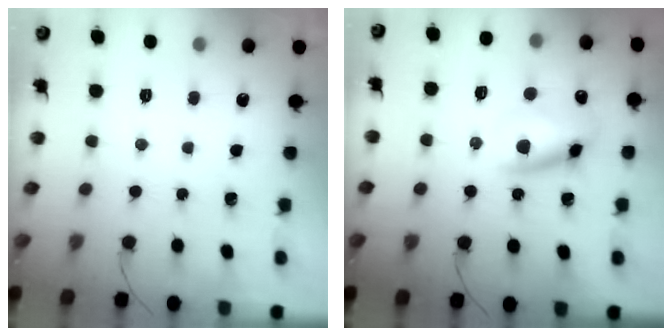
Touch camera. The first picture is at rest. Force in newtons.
{"total": 10.9, "press": 10.8, "slide": 1.4}